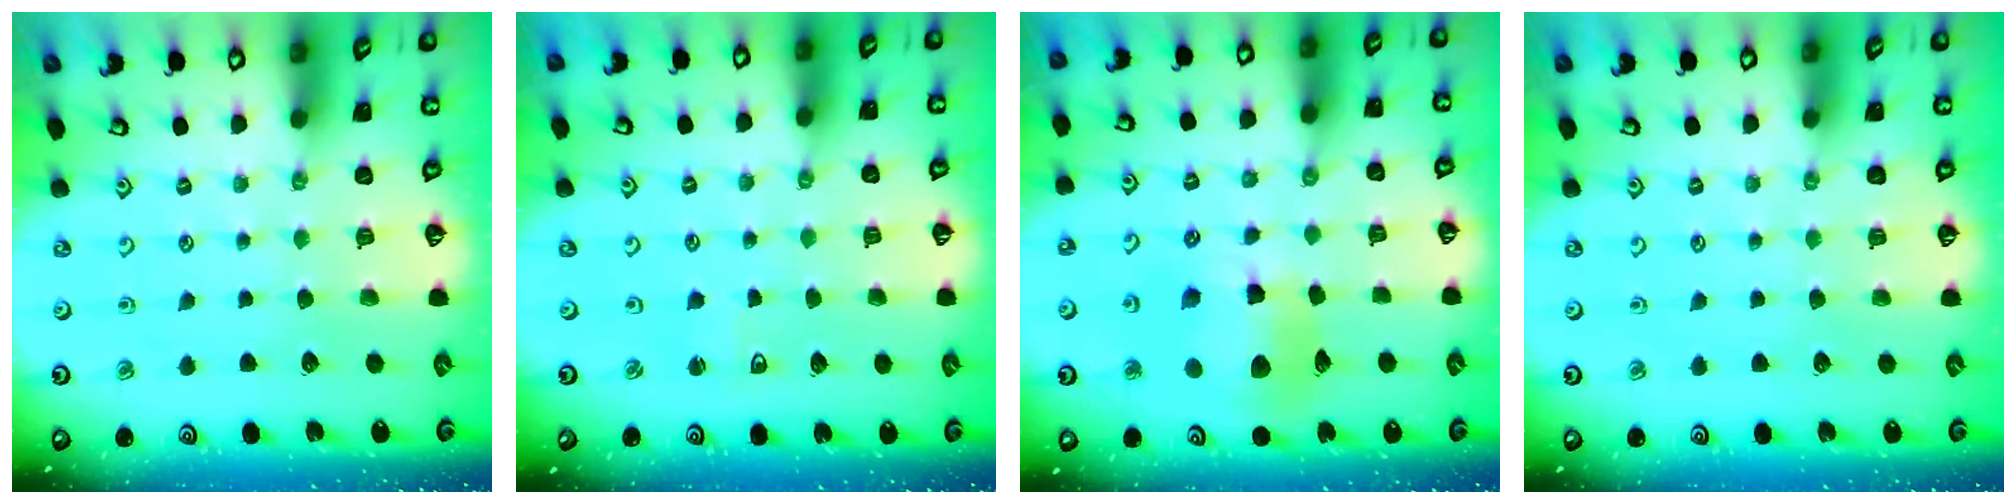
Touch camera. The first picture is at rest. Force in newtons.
{"total": 2.2, "press": 2.1, "slide": 0.6}
{"total": 13.9, "press": 13.8, "slide": 1.6}
{"total": 0.0}